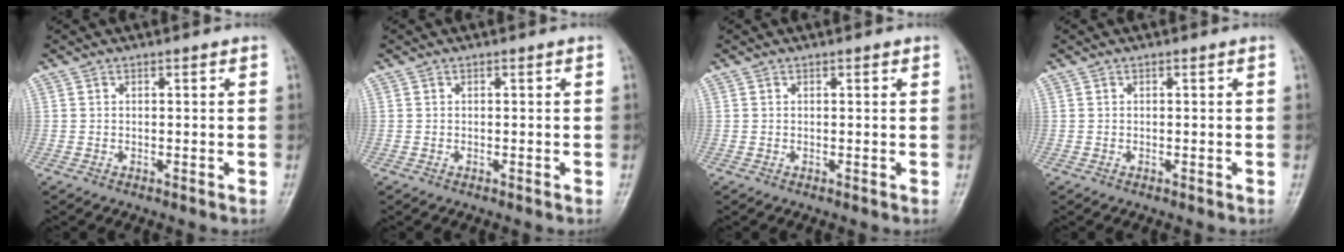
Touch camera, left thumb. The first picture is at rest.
{"total": 0.0}
{"total": 0.7, "force": [0.4, 0.3, 0.5], "torque": [-0.007, -0.001, 0.004]}
{"total": 0.0}